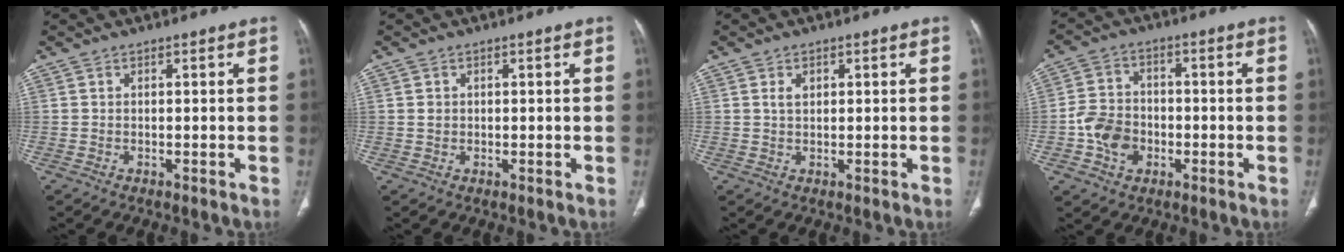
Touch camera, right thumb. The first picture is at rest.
{"total": 1.2, "force": [0.2, 1.1, 0.5], "torque": [-0.006, 0.001, 0.005]}
{"total": 2.0, "force": [0.7, 1.3, 1.4], "torque": [-0.022, 0.001, 0.015]}
{"total": 8.2, "force": [-2.4, 6.5, 4.4], "torque": [-0.059, 0.017, -0.046]}